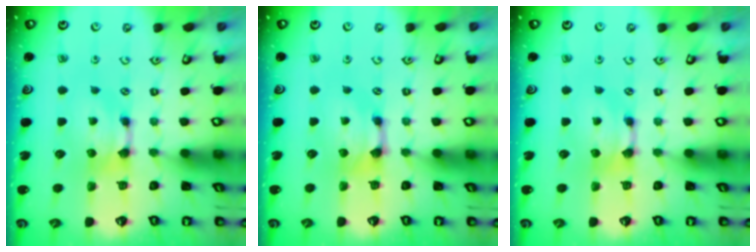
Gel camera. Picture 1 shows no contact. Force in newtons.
{"total": 0.6, "press": 0.4, "slide": 0.5}
{"total": 0.0}